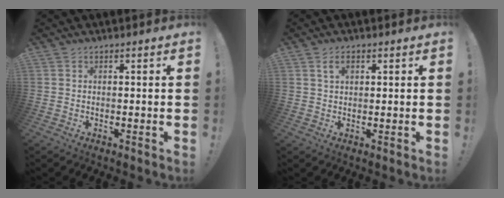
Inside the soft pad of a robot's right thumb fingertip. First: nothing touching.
{"total": 3.0, "force": [1.4, 1.6, 2.1], "torque": [-0.038, 0.001, 0.023]}